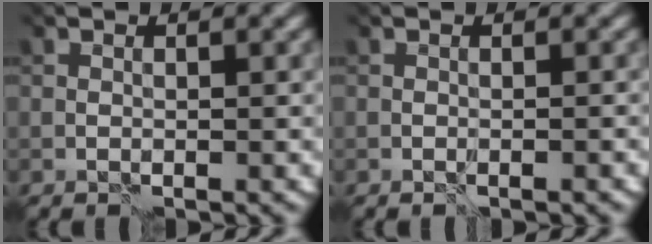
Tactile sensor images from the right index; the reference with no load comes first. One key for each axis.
{"total": 0.6, "fx": -0.4, "fy": -0.4, "fz": 0.0, "tx": 0.002, "ty": -0.001, "tz": -0.007}